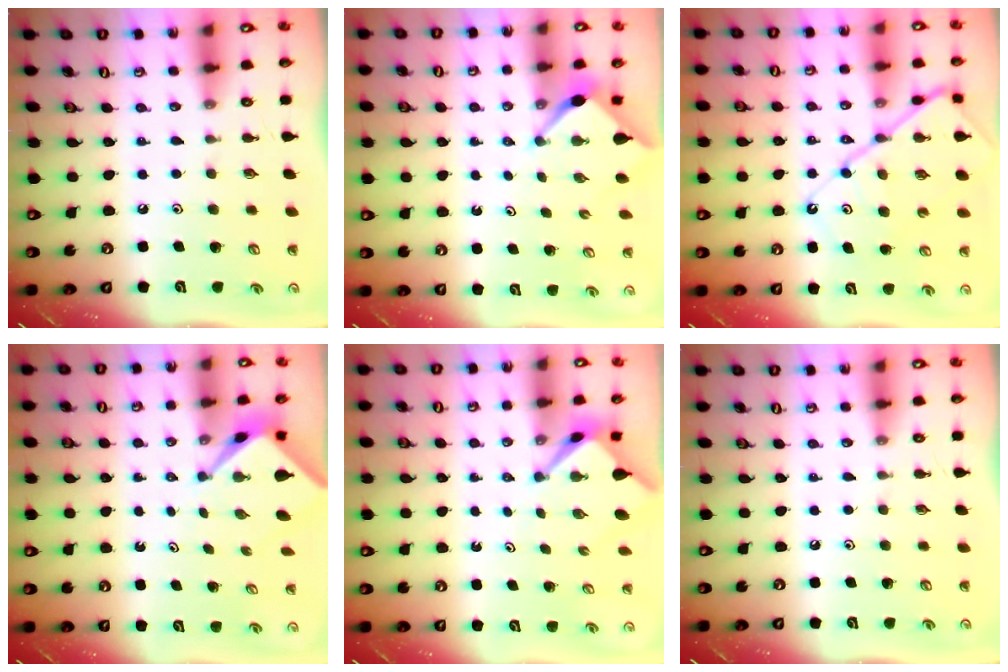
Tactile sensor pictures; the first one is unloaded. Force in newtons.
{"total": 3.4, "press": 3.3, "slide": 0.4}
{"total": 13.1, "press": 13.1, "slide": 1.3}
{"total": 2.4, "press": 2.3, "slide": 0.3}
{"total": 2.4, "press": 2.4, "slide": 0.2}
{"total": 0.0}